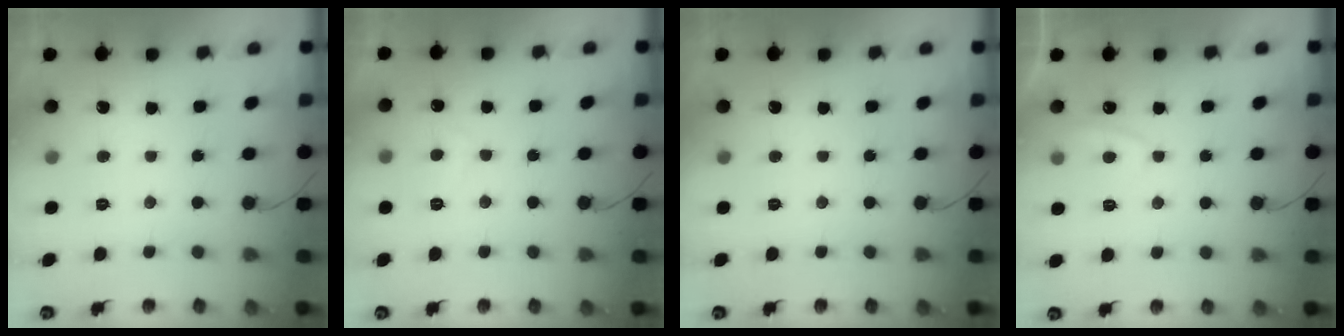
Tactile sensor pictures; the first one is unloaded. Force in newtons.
{"total": 2.9, "press": 2.9, "slide": 0.3}
{"total": 0.0}
{"total": 1.9, "press": 1.8, "slide": 0.7}